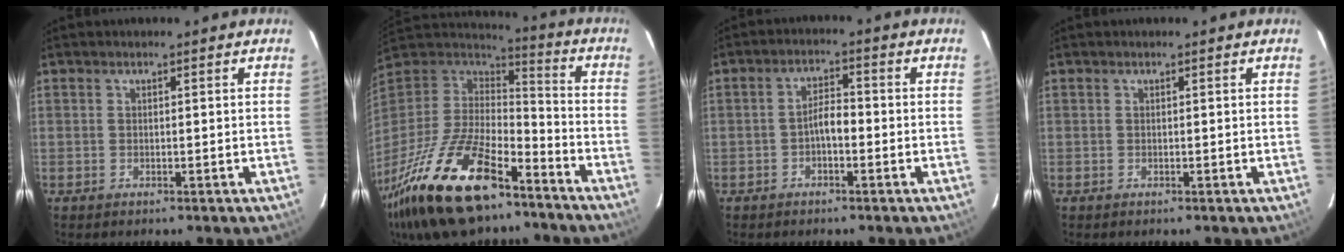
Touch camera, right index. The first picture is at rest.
{"total": 28.6, "force": [-18.4, 11.7, 18.6], "torque": [-0.382, -0.037, -0.311]}
{"total": 3.2, "force": [-1.4, 1.3, 2.6], "torque": [-0.048, 0.012, -0.024]}
{"total": 0.0}